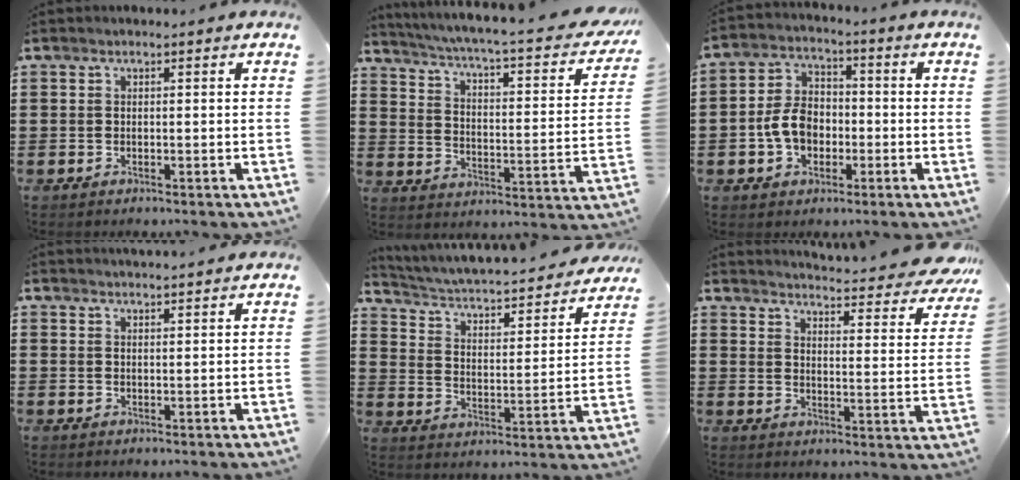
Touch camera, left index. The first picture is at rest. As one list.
[{"total": 4.1, "force": [3.0, -0.3, 2.7], "torque": [-0.069, -0.038, 0.040]}, {"total": 6.7, "force": [-1.7, 4.9, 4.3], "torque": [-0.103, 0.008, -0.037]}, {"total": 1.7, "force": [1.7, 0.1, 0.0], "torque": [-0.004, 0.000, 0.033]}, {"total": 2.6, "force": [2.3, 0.2, 1.1], "torque": [-0.039, -0.033, 0.027]}, {"total": 4.4, "force": [4.1, -0.5, 1.5], "torque": [-0.036, -0.045, 0.062]}]